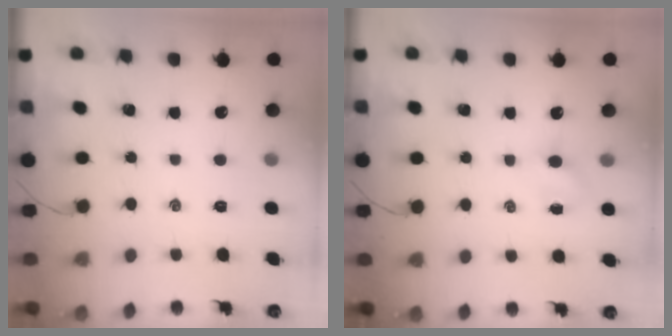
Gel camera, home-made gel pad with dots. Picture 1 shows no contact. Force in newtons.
{"total": 3.1, "press": 2.9, "slide": 1.0}